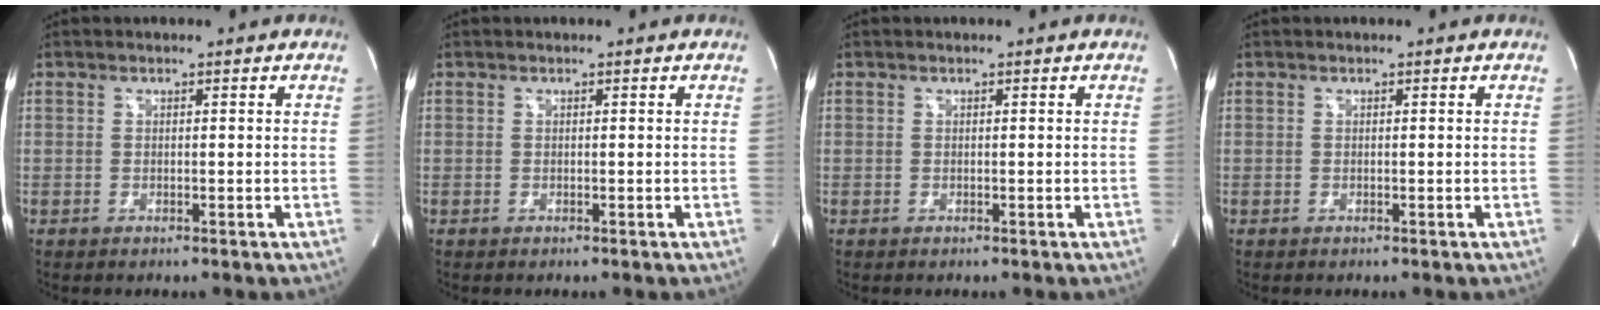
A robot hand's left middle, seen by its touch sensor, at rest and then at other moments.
{"total": 0.0}
{"total": 0.0}
{"total": 0.0}